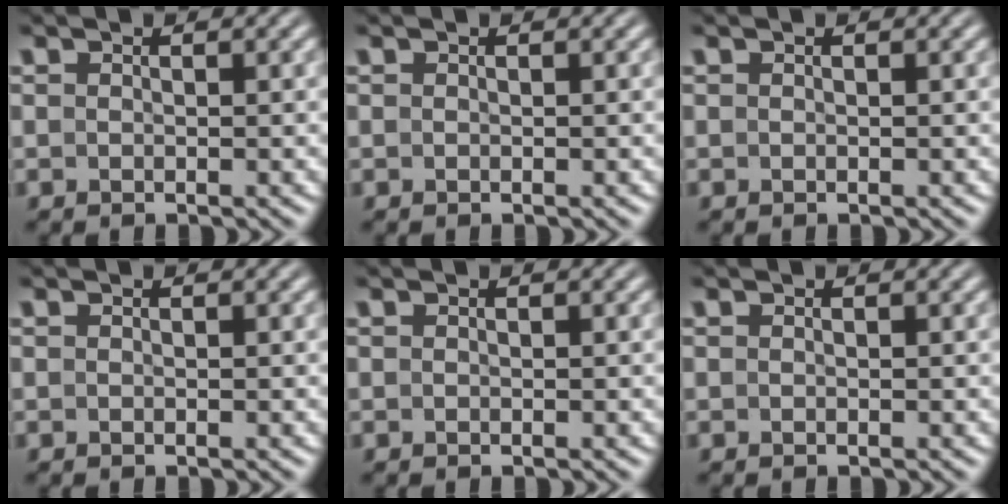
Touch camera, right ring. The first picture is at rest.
{"total": 0.0}
{"total": 0.0}
{"total": 0.0}
{"total": 0.0}
{"total": 0.0}